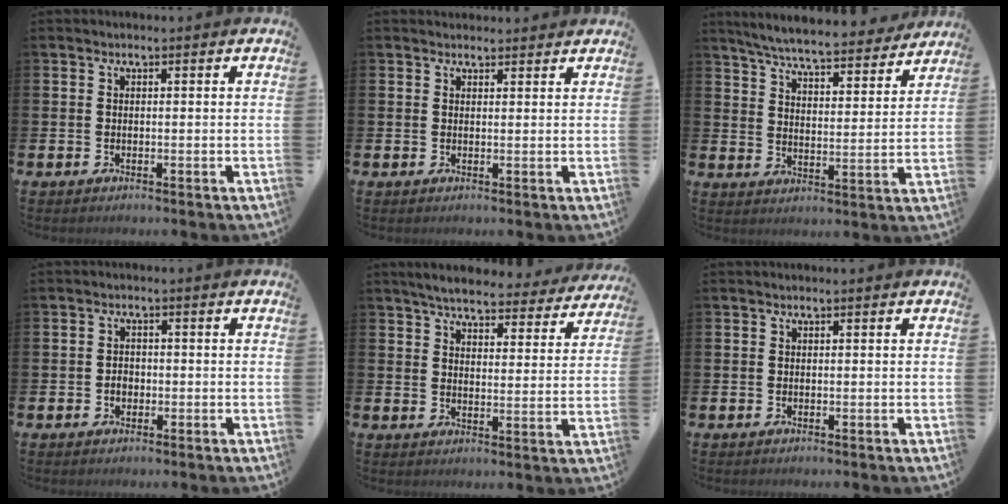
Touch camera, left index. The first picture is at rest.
{"total": 1.5, "force": [1.5, 0.4, -0.1], "torque": [0.007, -0.004, 0.026]}
{"total": 6.7, "force": [6.4, 0.5, 2.0], "torque": [-0.061, -0.045, 0.108]}
{"total": 1.7, "force": [-0.4, 1.4, 0.9], "torque": [-0.009, 0.003, -0.013]}
{"total": 5.6, "force": [5.3, 0.8, 1.5], "torque": [-0.049, -0.031, 0.091]}
{"total": 0.0}